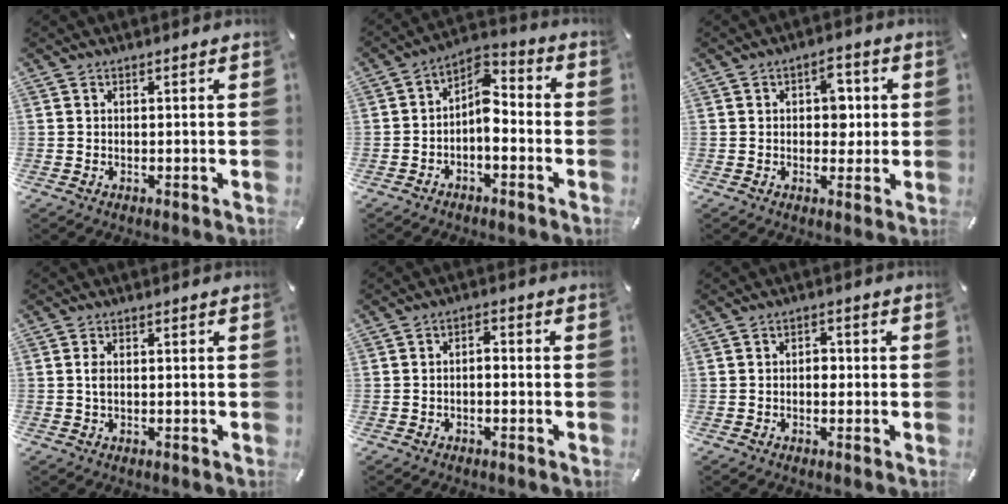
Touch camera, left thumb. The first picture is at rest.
{"total": 7.5, "force": [-2.2, 4.5, 5.6], "torque": [-0.087, -0.002, -0.044]}
{"total": 5.8, "force": [0.8, 3.9, 4.1], "torque": [-0.043, -0.003, 0.004]}
{"total": 1.8, "force": [0.2, 0.9, 1.6], "torque": [-0.032, 0.005, 0.001]}
{"total": 2.2, "force": [-1.1, 1.0, 1.6], "torque": [-0.029, 0.010, -0.024]}
{"total": 2.5, "force": [-0.3, 1.7, 1.8], "torque": [-0.026, 0.004, -0.010]}